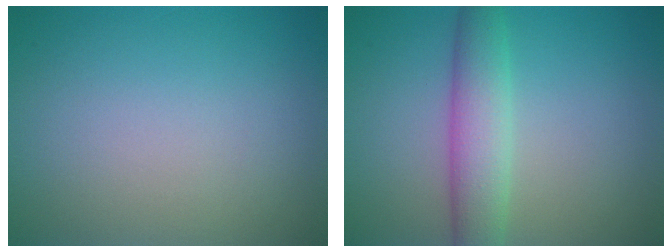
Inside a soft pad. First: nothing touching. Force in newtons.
{"total": 4.3, "press": 4.3, "slide": 0.3}